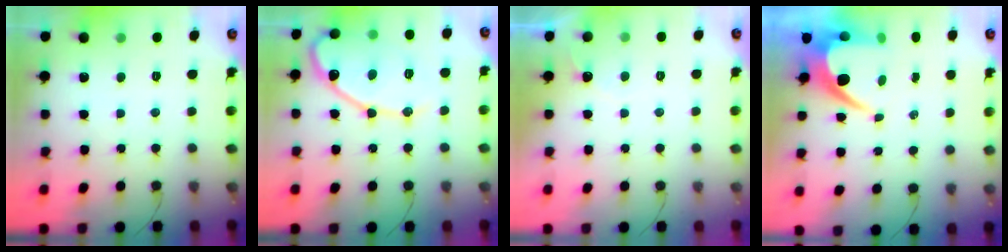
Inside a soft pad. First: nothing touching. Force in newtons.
{"total": 13.9, "press": 13.9, "slide": 1.2}
{"total": 2.3, "press": 2.3, "slide": 0.1}
{"total": 8.7, "press": 8.7, "slide": 0.5}